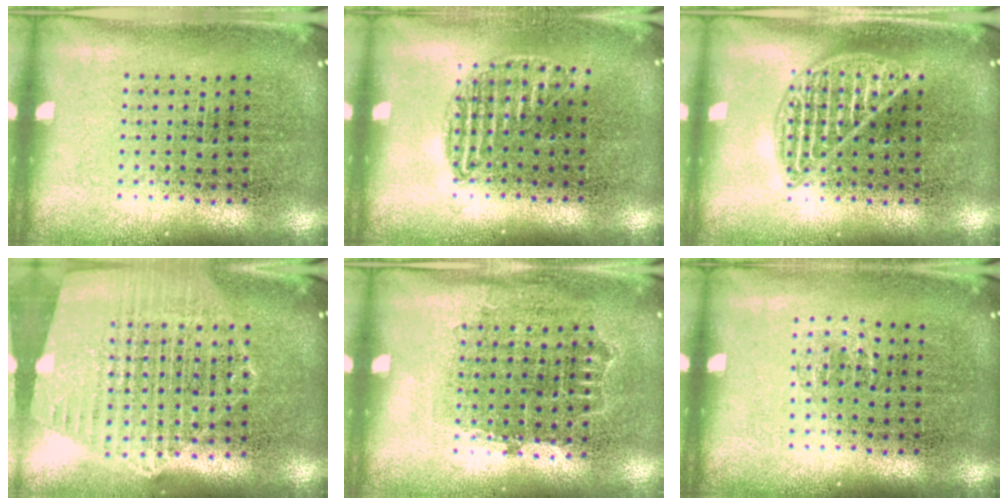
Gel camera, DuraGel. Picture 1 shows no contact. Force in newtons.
{"total": 1.1, "press": 1.0, "slide": 0.4}
{"total": 2.0, "press": 2.0, "slide": 0.2}
{"total": 1.4, "press": 1.4, "slide": 0.3}
{"total": 0.8, "press": 0.7, "slide": 0.3}
{"total": 0.7, "press": 0.4, "slide": 0.6}